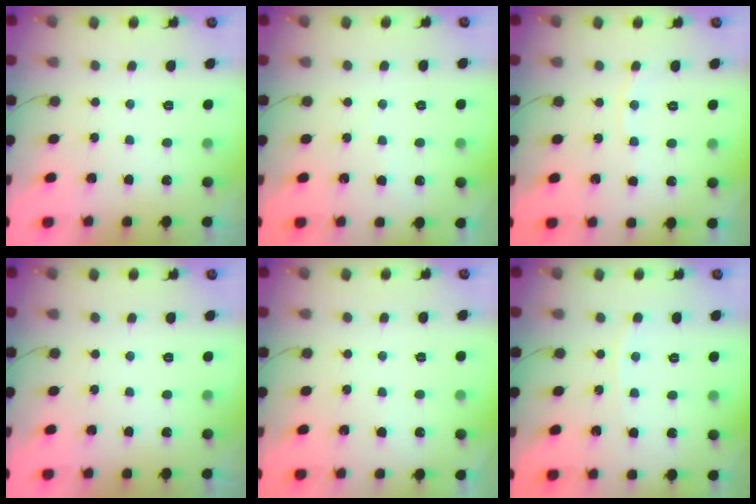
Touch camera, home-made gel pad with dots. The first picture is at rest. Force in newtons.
{"total": 1.9, "press": 1.8, "slide": 0.2}
{"total": 3.0, "press": 2.9, "slide": 0.4}
{"total": 0.0}
{"total": 1.7, "press": 1.7, "slide": 0.3}
{"total": 2.3, "press": 2.3, "slide": 0.3}